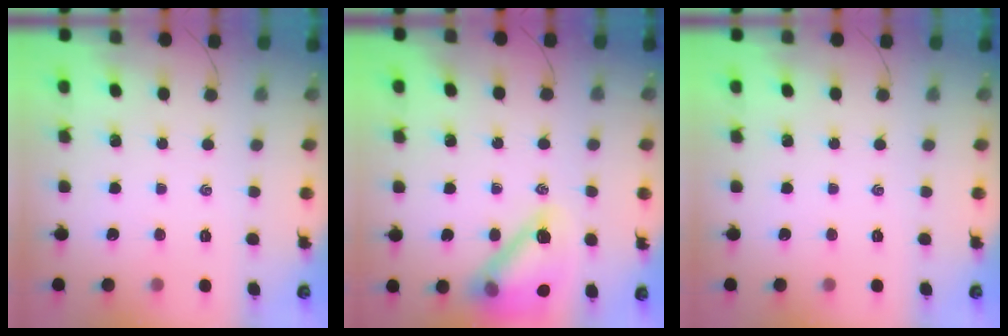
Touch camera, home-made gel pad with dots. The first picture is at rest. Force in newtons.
{"total": 16.6, "press": 16.5, "slide": 2.1}
{"total": 0.0}